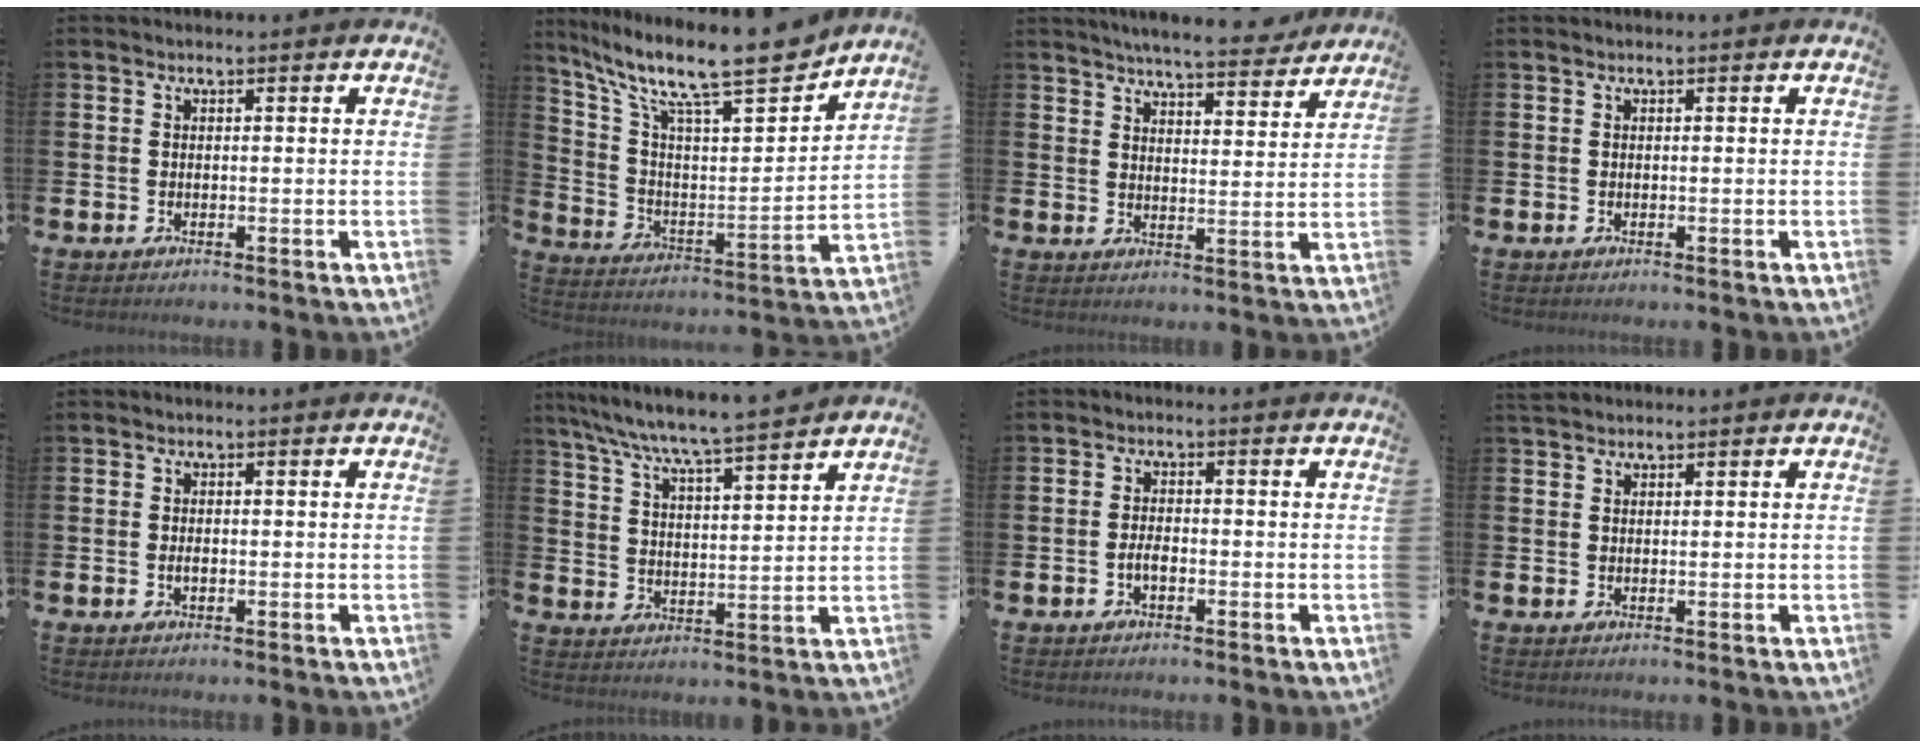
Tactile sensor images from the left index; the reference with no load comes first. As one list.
[{"total": 13.4, "force": [11.1, 2.9, 6.9], "torque": [-0.160, -0.080, 0.184]}, {"total": 6.5, "force": [6.3, 0.5, 1.6], "torque": [-0.041, -0.037, 0.110]}, {"total": 0.0}, {"total": 0.8, "force": [-0.2, 0.4, 0.7], "torque": [-0.021, 0.005, -0.004]}, {"total": 7.4, "force": [7.0, -0.1, 2.2], "torque": [-0.074, -0.048, 0.122]}, {"total": 1.8, "force": [-0.8, 0.9, 1.5], "torque": [-0.027, 0.002, -0.015]}, {"total": 1.4, "force": [1.3, 0.4, 0.2], "torque": [-0.004, 0.004, 0.024]}]